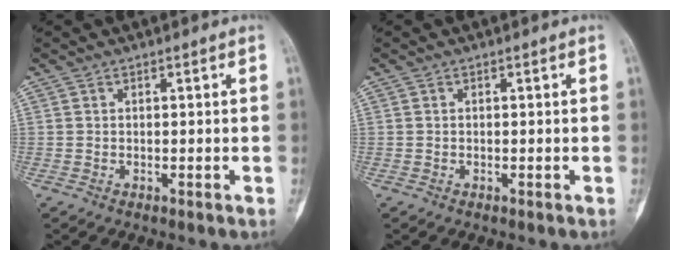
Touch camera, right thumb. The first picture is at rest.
{"total": 0.0}